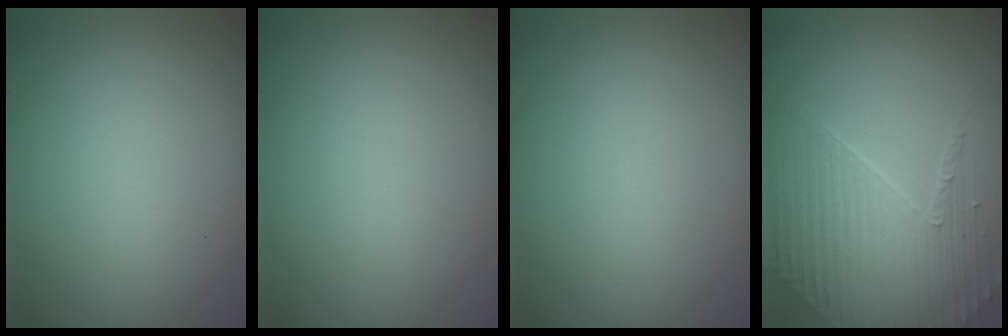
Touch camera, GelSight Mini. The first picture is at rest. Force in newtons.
{"total": 0.0}
{"total": 0.0}
{"total": 3.7, "press": 3.7, "slide": 0.7}